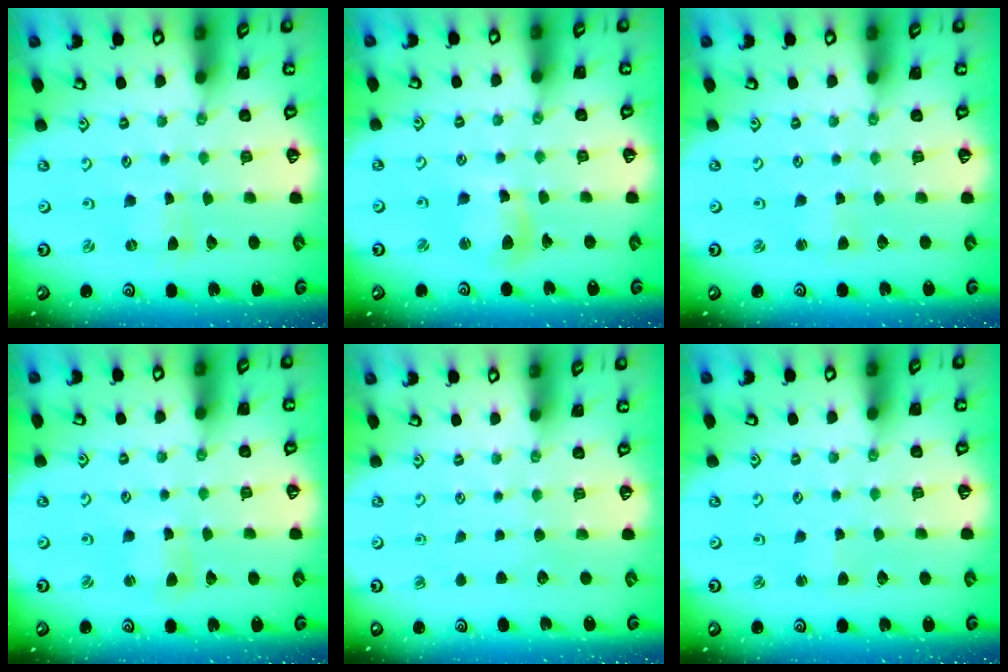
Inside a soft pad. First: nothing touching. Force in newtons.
{"total": 8.0, "press": 7.9, "slide": 1.2}
{"total": 1.5, "press": 1.4, "slide": 0.2}
{"total": 3.0, "press": 2.9, "slide": 0.4}
{"total": 0.0}
{"total": 1.5, "press": 1.5, "slide": 0.1}